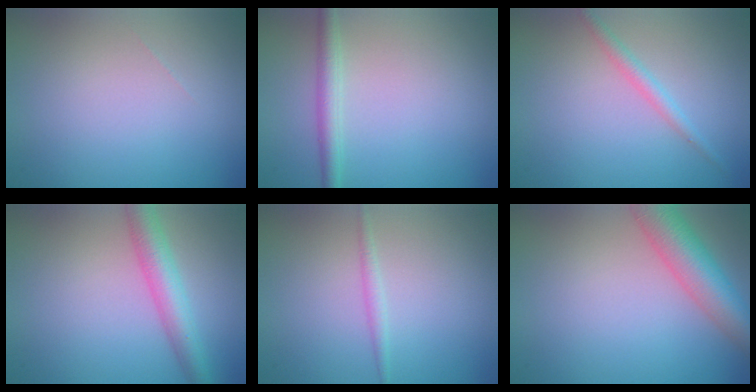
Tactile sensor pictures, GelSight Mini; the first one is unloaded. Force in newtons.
{"total": 2.4, "press": 2.4, "slide": 0.1}
{"total": 1.5, "press": 1.5, "slide": 0.1}
{"total": 4.1, "press": 4.1, "slide": 0.1}
{"total": 1.0, "press": 1.0, "slide": 0.0}
{"total": 6.4, "press": 6.4, "slide": 0.3}